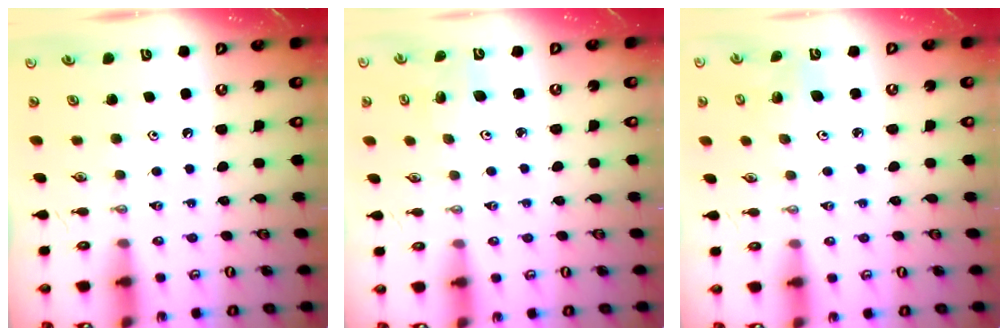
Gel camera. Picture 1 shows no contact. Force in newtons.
{"total": 1.9, "press": 1.9, "slide": 0.0}
{"total": 3.6, "press": 3.3, "slide": 1.4}